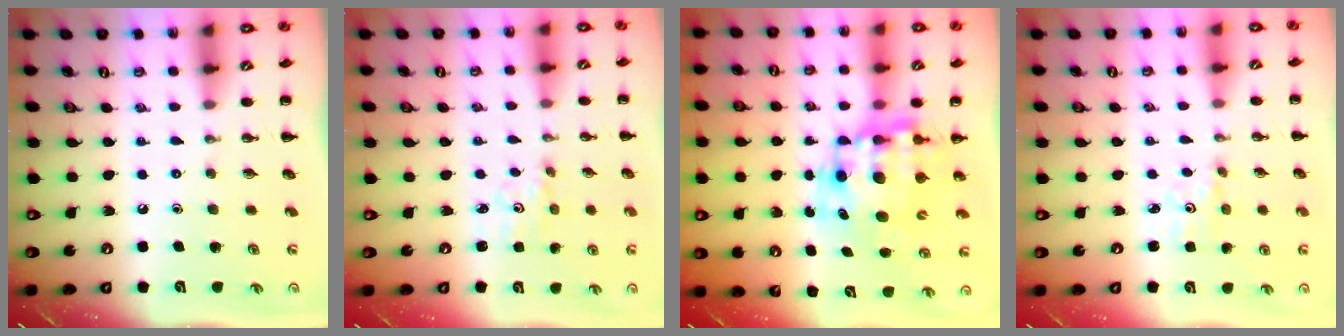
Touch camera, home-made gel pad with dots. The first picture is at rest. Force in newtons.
{"total": 1.8, "press": 1.8, "slide": 0.5}
{"total": 9.7, "press": 9.4, "slide": 2.4}
{"total": 2.3, "press": 2.2, "slide": 0.7}